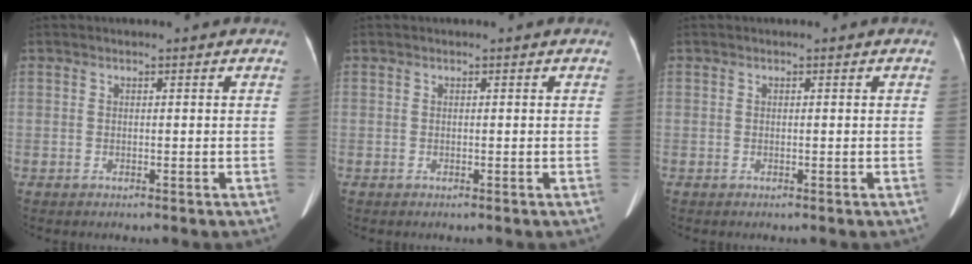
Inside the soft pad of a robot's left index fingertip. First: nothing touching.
{"total": 0.0}
{"total": 0.0}